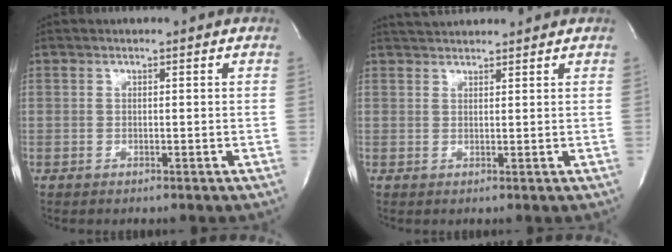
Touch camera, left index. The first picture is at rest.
{"total": 3.8, "force": [3.8, 0.3, 0.7], "torque": [-0.017, 0.028, 0.063]}